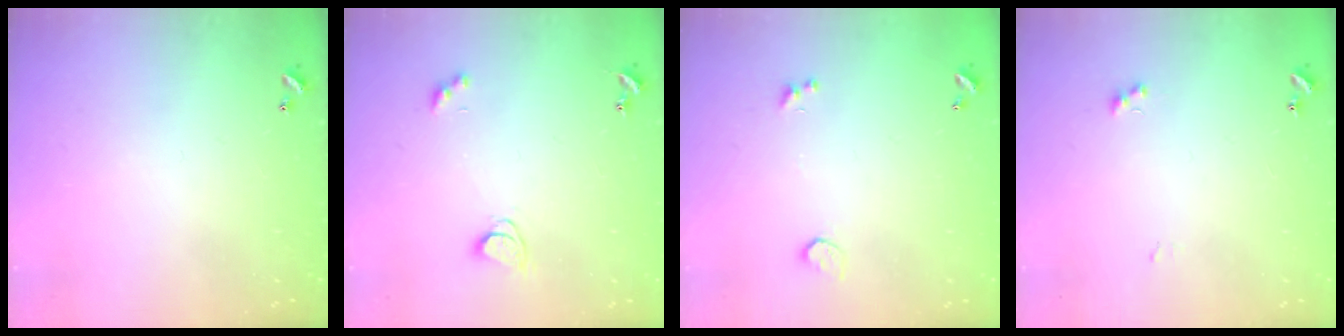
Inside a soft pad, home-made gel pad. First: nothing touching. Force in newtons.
{"total": 2.3, "press": 2.3, "slide": 0.3}
{"total": 0.9, "press": 0.7, "slide": 0.5}
{"total": 3.5, "press": 3.4, "slide": 0.7}